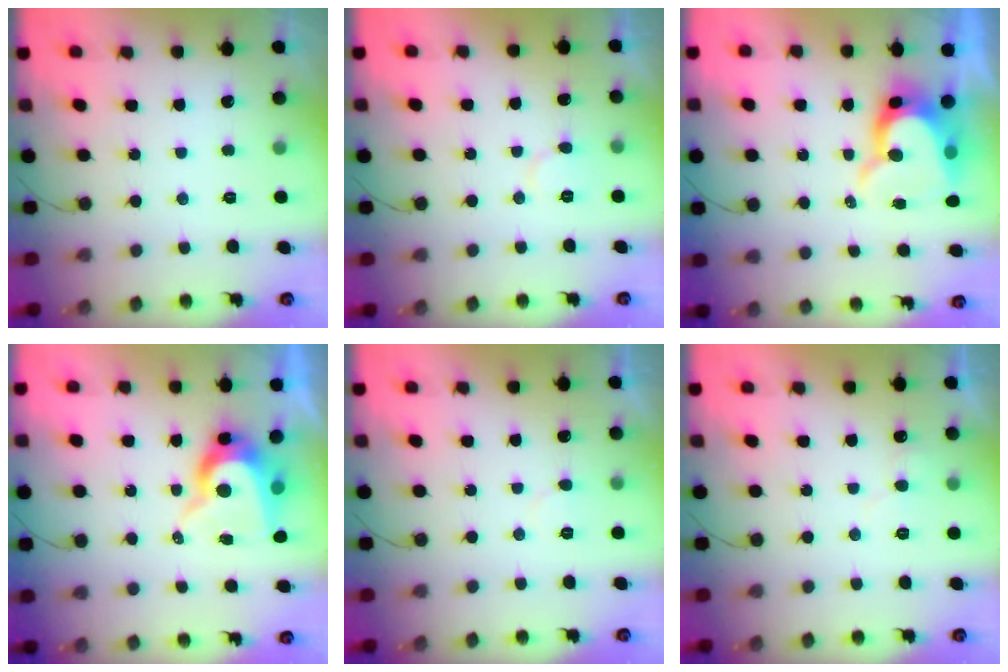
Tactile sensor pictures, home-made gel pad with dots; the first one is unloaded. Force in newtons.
{"total": 4.8, "press": 4.8, "slide": 0.6}
{"total": 11.1, "press": 11.1, "slide": 0.8}
{"total": 10.8, "press": 10.7, "slide": 0.8}
{"total": 4.7, "press": 4.7, "slide": 0.2}
{"total": 6.0, "press": 6.0, "slide": 0.6}